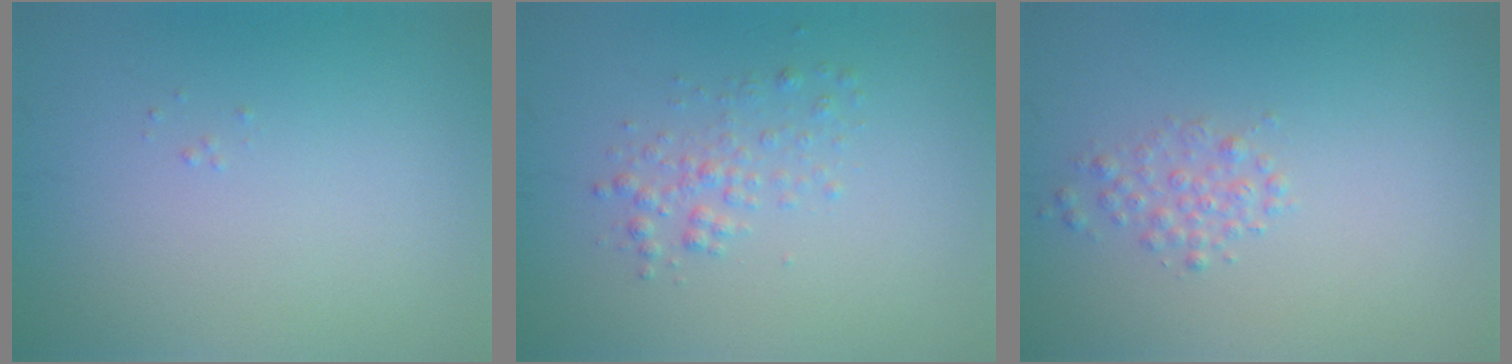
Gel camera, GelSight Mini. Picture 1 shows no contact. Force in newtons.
{"total": 1.8, "press": 1.8, "slide": 0.0}
{"total": 1.5, "press": 1.5, "slide": 0.1}